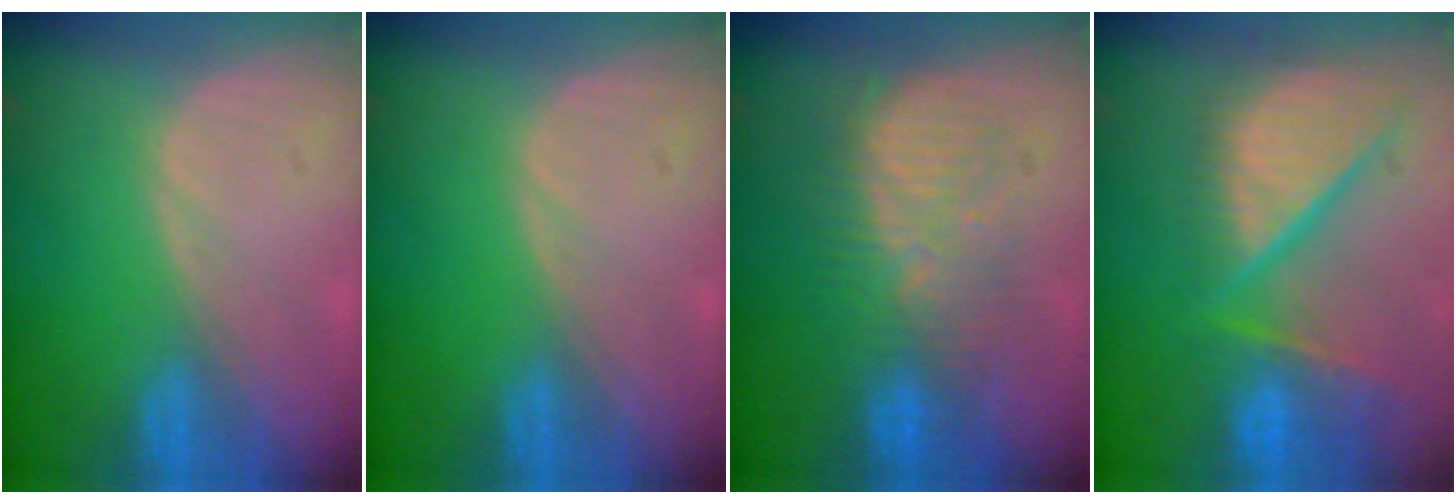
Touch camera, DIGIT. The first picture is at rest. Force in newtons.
{"total": 0.0}
{"total": 8.7, "press": 8.5, "slide": 1.8}
{"total": 12.5, "press": 10.3, "slide": 7.1}